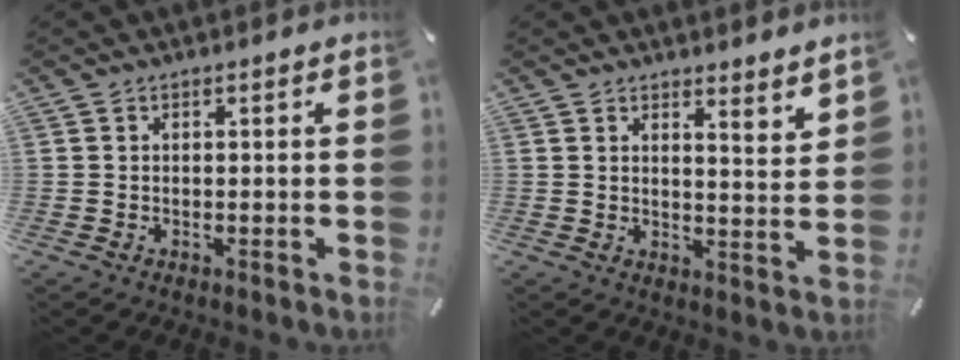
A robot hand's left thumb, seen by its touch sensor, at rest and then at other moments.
{"total": 3.9, "force": [3.8, 0.5, 0.8], "torque": [-0.013, -0.033, 0.066]}